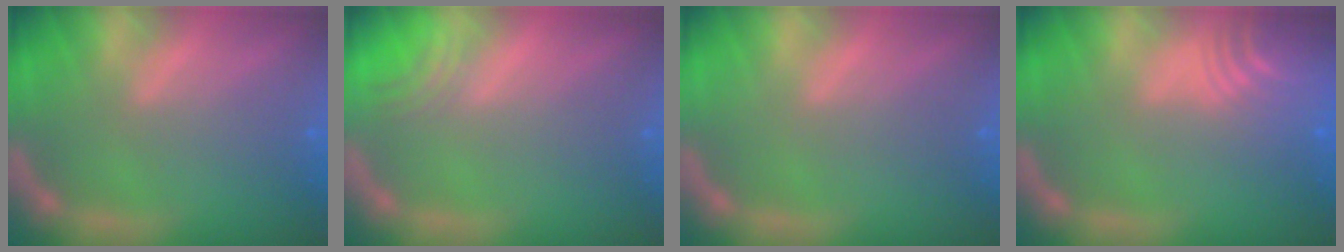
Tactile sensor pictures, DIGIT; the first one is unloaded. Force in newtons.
{"total": 2.0}
{"total": 0.0}
{"total": 9.1}